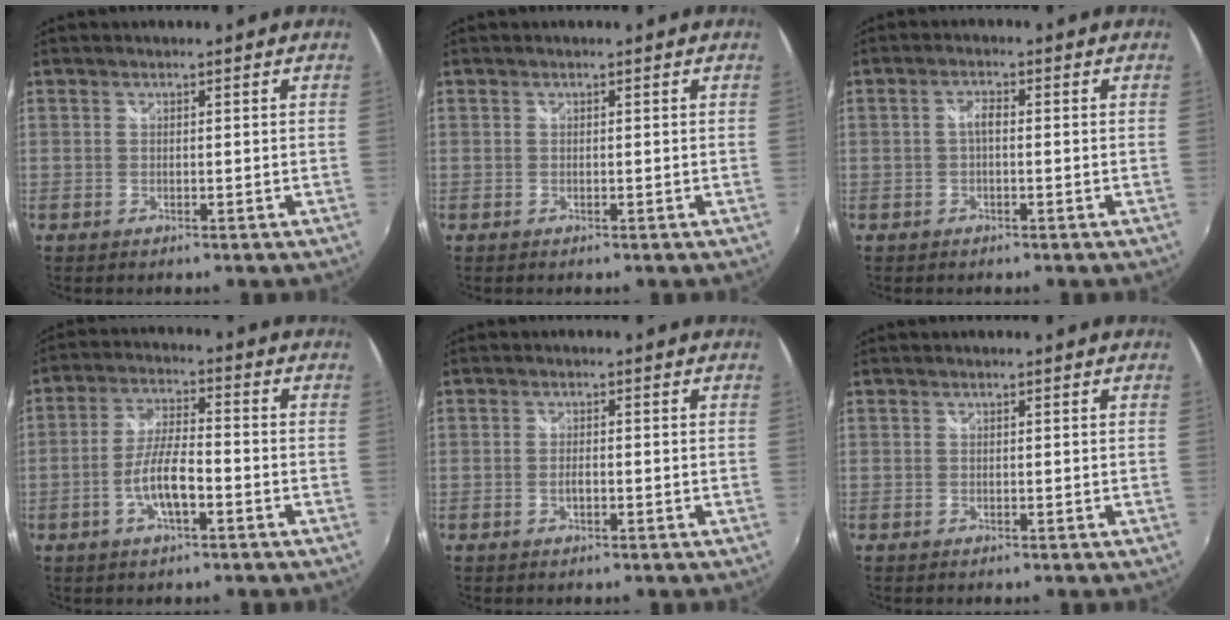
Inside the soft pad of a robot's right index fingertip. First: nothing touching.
{"total": 0.0}
{"total": 1.9, "force": [-0.3, 0.8, 1.7], "torque": [-0.034, 0.007, -0.008]}
{"total": 7.3, "force": [-2.8, 1.8, 6.5], "torque": [-0.132, 0.007, -0.050]}
{"total": 1.4, "force": [-0.3, 0.6, 1.3], "torque": [-0.026, 0.004, -0.007]}
{"total": 0.0}